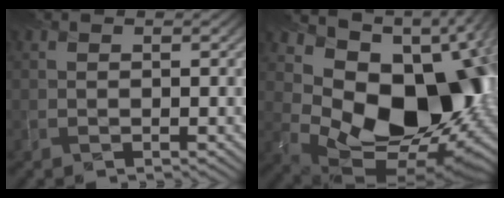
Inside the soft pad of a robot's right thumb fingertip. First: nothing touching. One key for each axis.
{"total": 18.2, "fx": 2.6, "fy": 12.5, "fz": 13.0, "tx": -0.193, "ty": -0.054, "tz": 0.089}